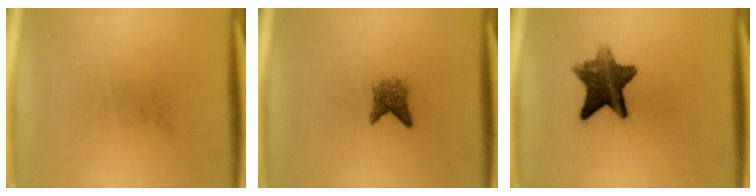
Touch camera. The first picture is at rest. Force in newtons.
{"total": 2.6}
{"total": 9.6}